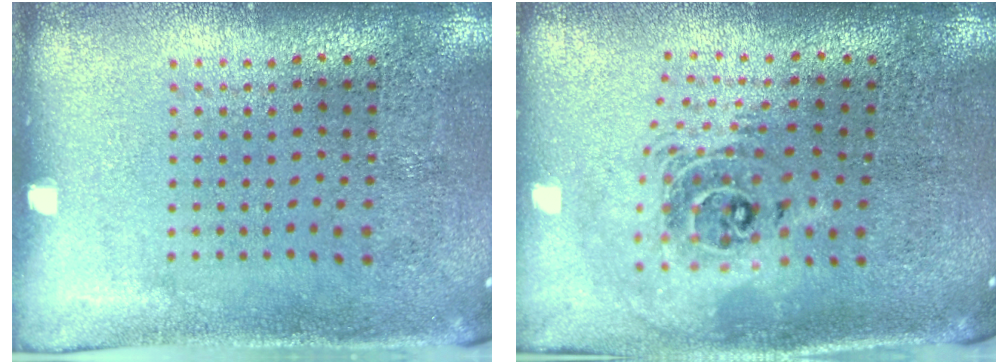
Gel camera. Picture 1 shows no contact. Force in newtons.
{"total": 2.1, "press": 1.6, "slide": 1.4}